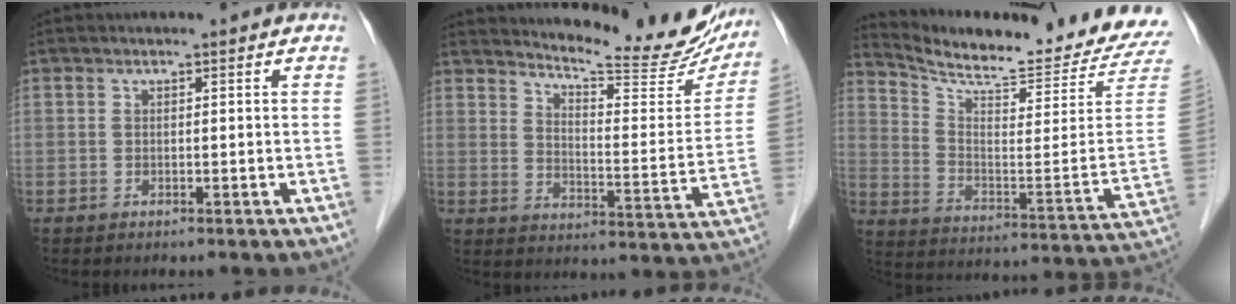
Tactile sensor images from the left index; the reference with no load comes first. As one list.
[{"total": 19.1, "force": [17.7, 3.1, 6.6], "torque": [-0.088, -0.069, 0.215]}, {"total": 21.2, "force": [20.3, -0.2, 6.0], "torque": [-0.117, -0.123, 0.273]}]